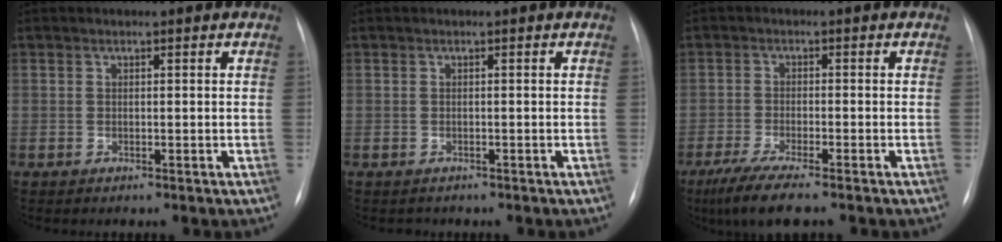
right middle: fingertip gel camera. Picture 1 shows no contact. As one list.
[{"total": 0.6, "force": [-0.5, 0.4, -0.1], "torque": [-0.006, 0.001, -0.006]}, {"total": 6.9, "force": [-5.0, 0.2, 4.7], "torque": [-0.086, -0.020, -0.084]}]